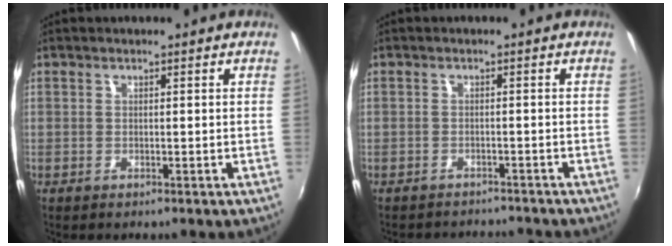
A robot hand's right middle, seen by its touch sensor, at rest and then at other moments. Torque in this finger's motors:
{"motor_torque": [-0.05, -0.35, -0.36, -0.17]}